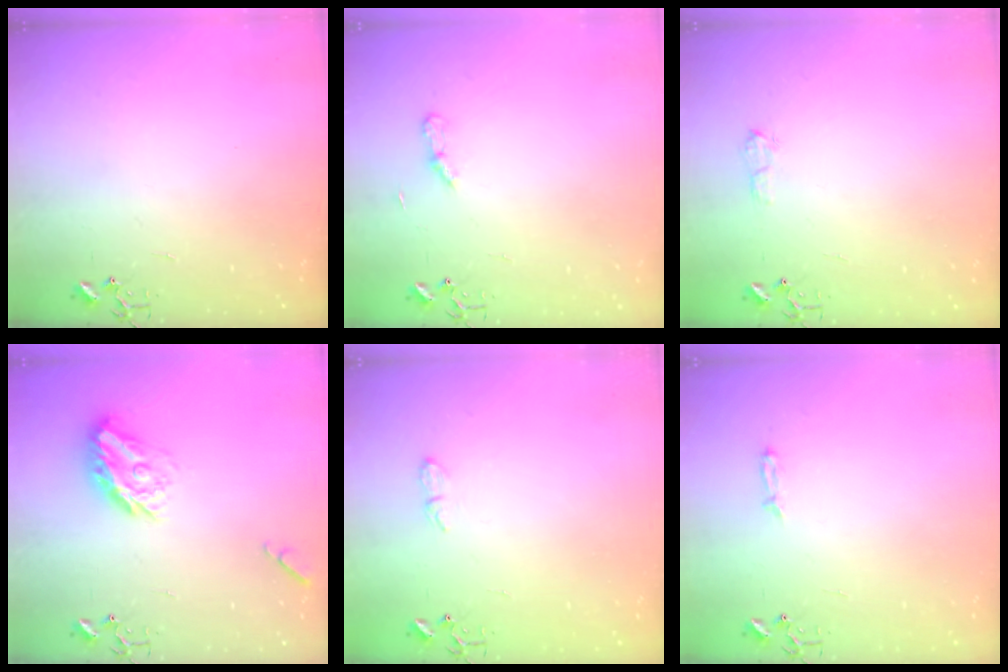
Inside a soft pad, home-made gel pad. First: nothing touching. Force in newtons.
{"total": 3.8, "press": 3.8, "slide": 0.4}
{"total": 4.1, "press": 4.0, "slide": 0.6}
{"total": 13.1, "press": 13.1, "slide": 0.6}
{"total": 5.8, "press": 5.7, "slide": 0.7}
{"total": 3.1, "press": 3.1, "slide": 0.4}